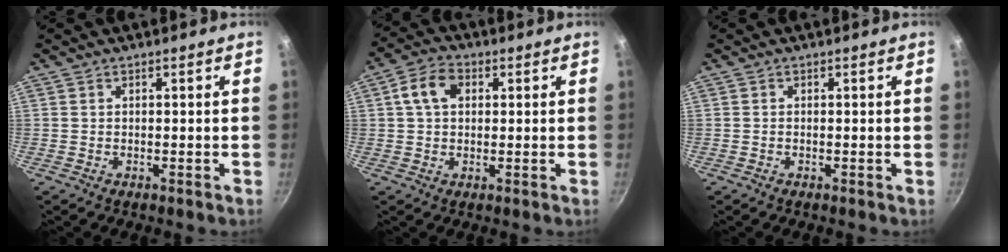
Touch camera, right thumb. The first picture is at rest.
{"total": 6.6, "force": [1.6, 4.5, 4.5], "torque": [-0.075, 0.015, 0.020]}
{"total": 0.0}